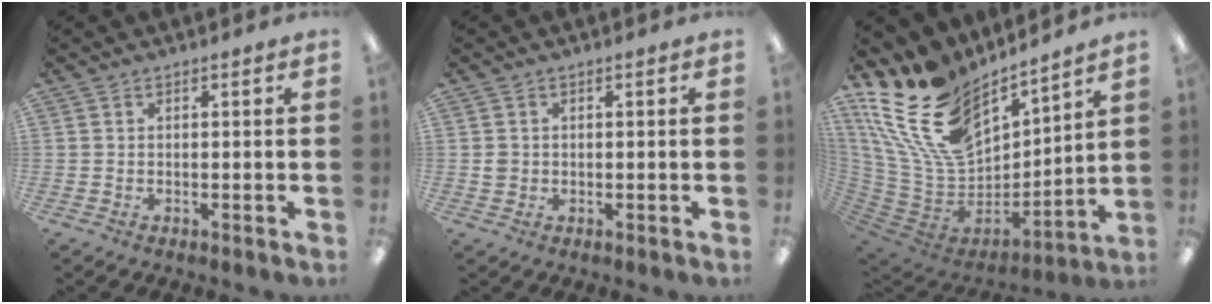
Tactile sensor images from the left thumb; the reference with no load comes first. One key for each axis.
{"total": 1.7, "fx": 0.1, "fy": 1.6, "fz": 0.6, "tx": -0.012, "ty": 0.004, "tz": 0.001}
{"total": 22.0, "fx": 12.9, "fy": 12.4, "fz": 12.8, "tx": -0.280, "ty": -0.083, "tz": 0.243}